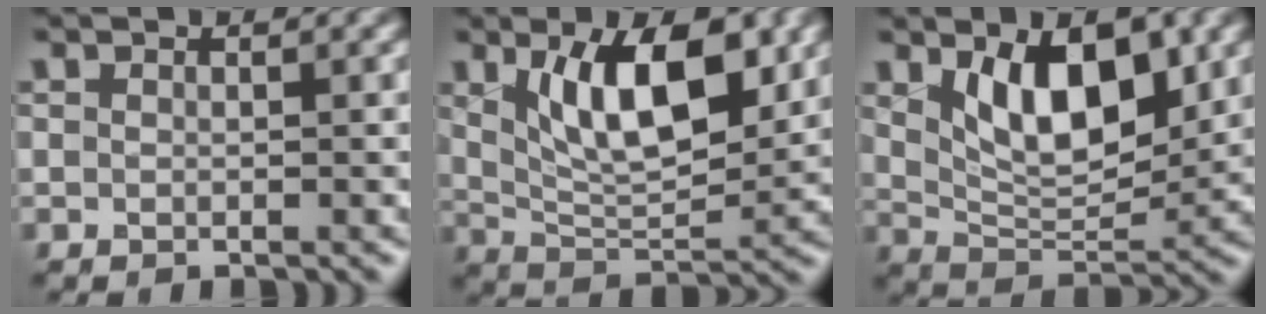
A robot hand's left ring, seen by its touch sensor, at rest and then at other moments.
{"total": 8.3, "force": [2.8, 3.5, 7.1], "torque": [-0.118, -0.007, 0.052]}
{"total": 7.4, "force": [2.6, 3.5, 6.0], "torque": [-0.101, -0.009, 0.050]}